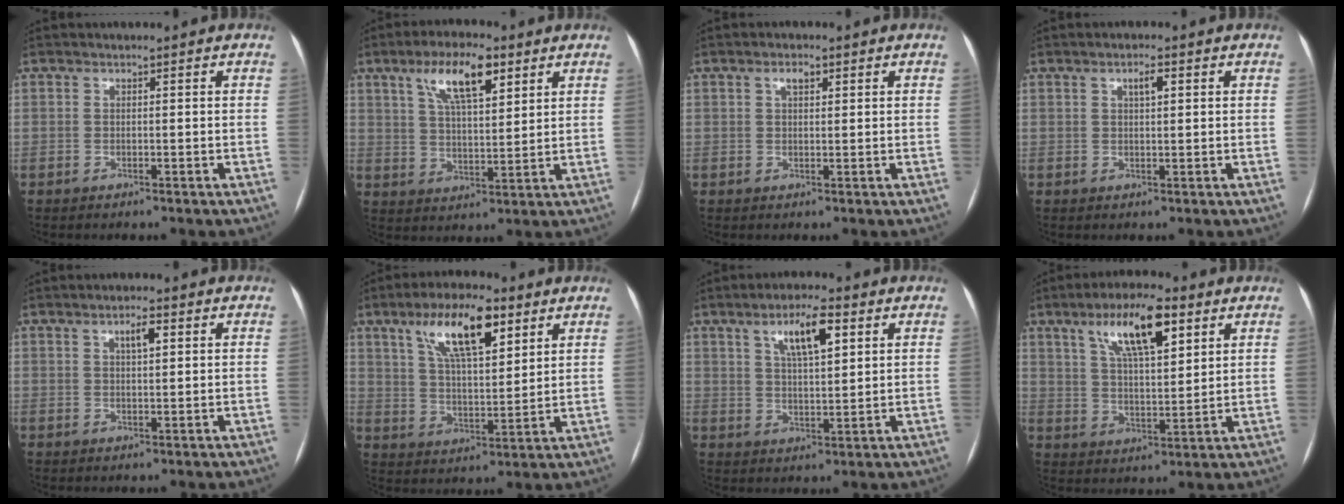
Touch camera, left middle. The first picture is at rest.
{"total": 9.9, "force": [5.4, 3.0, 7.8], "torque": [-0.143, 0.014, 0.097]}
{"total": 2.0, "force": [1.0, 0.8, 1.5], "torque": [-0.028, 0.005, 0.016]}
{"total": 2.1, "force": [0.9, 0.5, 1.8], "torque": [-0.033, 0.003, 0.015]}
{"total": 2.7, "force": [1.1, 0.7, 2.4], "torque": [-0.042, 0.003, 0.018]}
{"total": 12.6, "force": [6.9, 3.9, 9.9], "torque": [-0.176, 0.013, 0.123]}
{"total": 8.3, "force": [4.1, 2.0, 7.0], "torque": [-0.124, 0.008, 0.071]}
{"total": 11.8, "force": [6.2, 3.1, 9.5], "torque": [-0.168, 0.013, 0.109]}